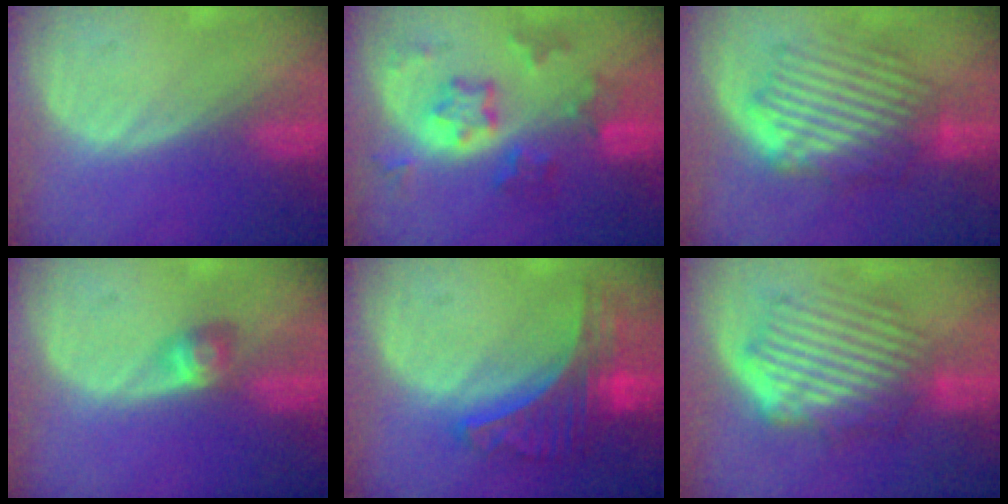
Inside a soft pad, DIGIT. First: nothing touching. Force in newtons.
{"total": 7.4, "press": 6.6, "slide": 3.4}
{"total": 8.3, "press": 8.0, "slide": 2.4}
{"total": 2.9, "press": 2.6, "slide": 1.4}
{"total": 7.9, "press": 7.0, "slide": 3.7}
{"total": 9.4, "press": 8.3, "slide": 4.5}